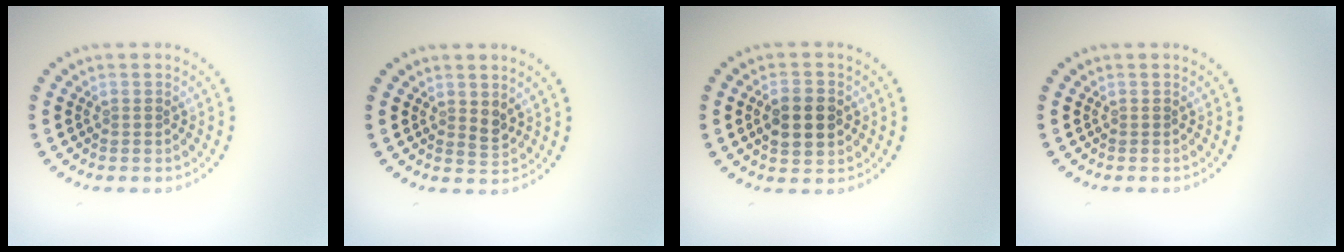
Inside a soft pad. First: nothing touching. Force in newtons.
{"total": 1.2, "press": 1.0, "slide": 0.5}
{"total": 4.5, "press": 4.5, "slide": 0.2}
{"total": 0.0}